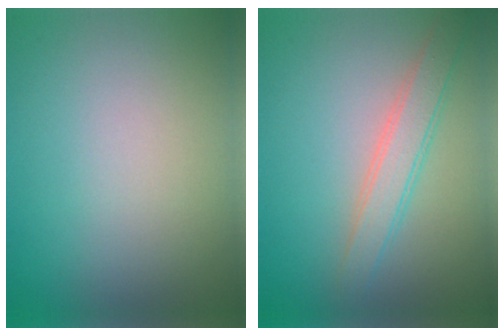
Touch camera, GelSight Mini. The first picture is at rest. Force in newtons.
{"total": 2.9, "press": 2.9, "slide": 0.1}